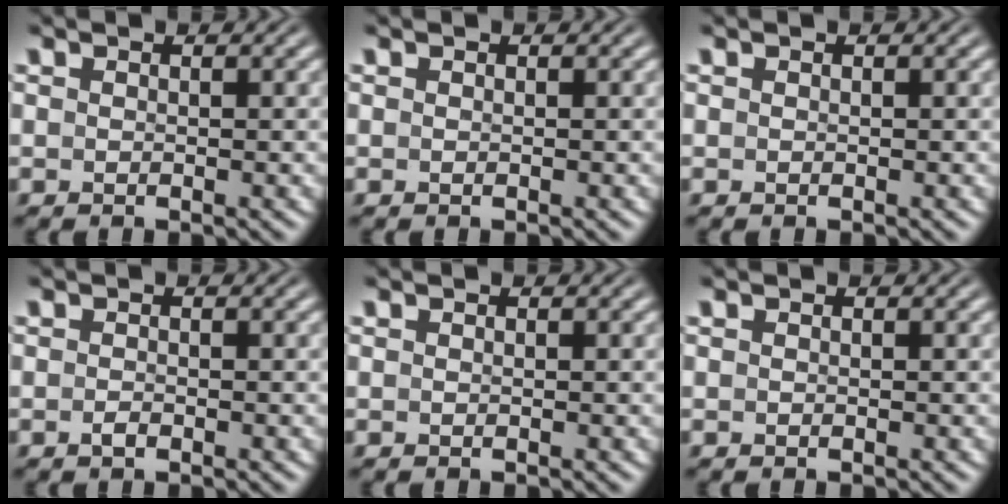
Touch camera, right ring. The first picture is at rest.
{"total": 0.0}
{"total": 0.0}
{"total": 0.7, "force": [-0.6, -0.2, 0.3], "torque": [-0.006, -0.004, -0.006]}
{"total": 0.0}
{"total": 0.0}